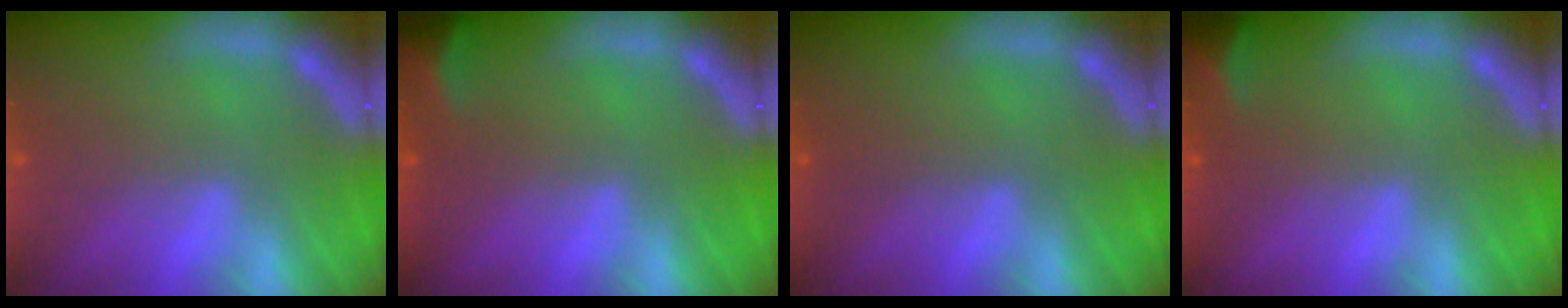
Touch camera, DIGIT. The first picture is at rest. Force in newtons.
{"total": 2.9}
{"total": 0.0}
{"total": 2.4}